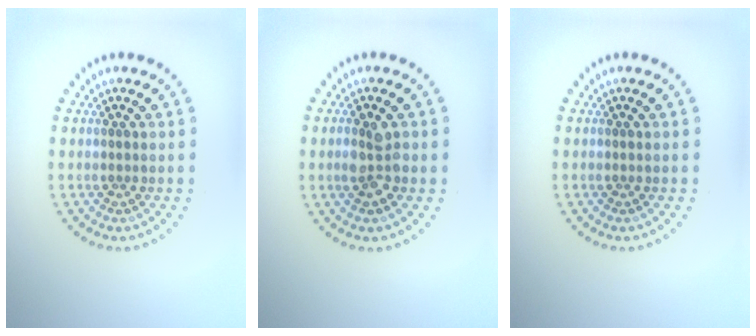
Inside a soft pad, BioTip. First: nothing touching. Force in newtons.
{"total": 2.5, "press": 2.5, "slide": 0.5}
{"total": 0.0}